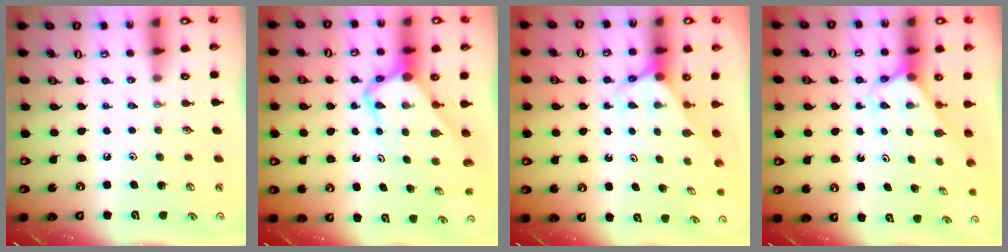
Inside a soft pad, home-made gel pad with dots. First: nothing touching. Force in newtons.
{"total": 6.2, "press": 6.2, "slide": 0.6}
{"total": 2.6, "press": 2.6, "slide": 0.1}
{"total": 2.6, "press": 2.6, "slide": 0.2}